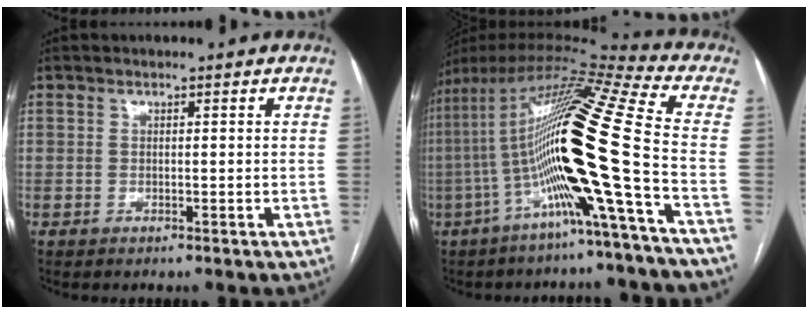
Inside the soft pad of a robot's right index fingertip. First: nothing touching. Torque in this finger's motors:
{"motor_torque": [2.14, 0.00, 1.05, 0.21]}